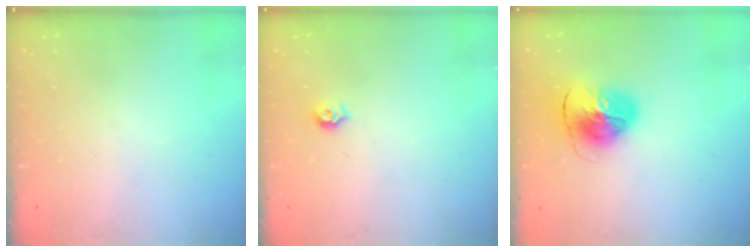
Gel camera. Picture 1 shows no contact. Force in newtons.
{"total": 5.8, "press": 5.7, "slide": 0.8}
{"total": 11.3, "press": 11.2, "slide": 1.4}